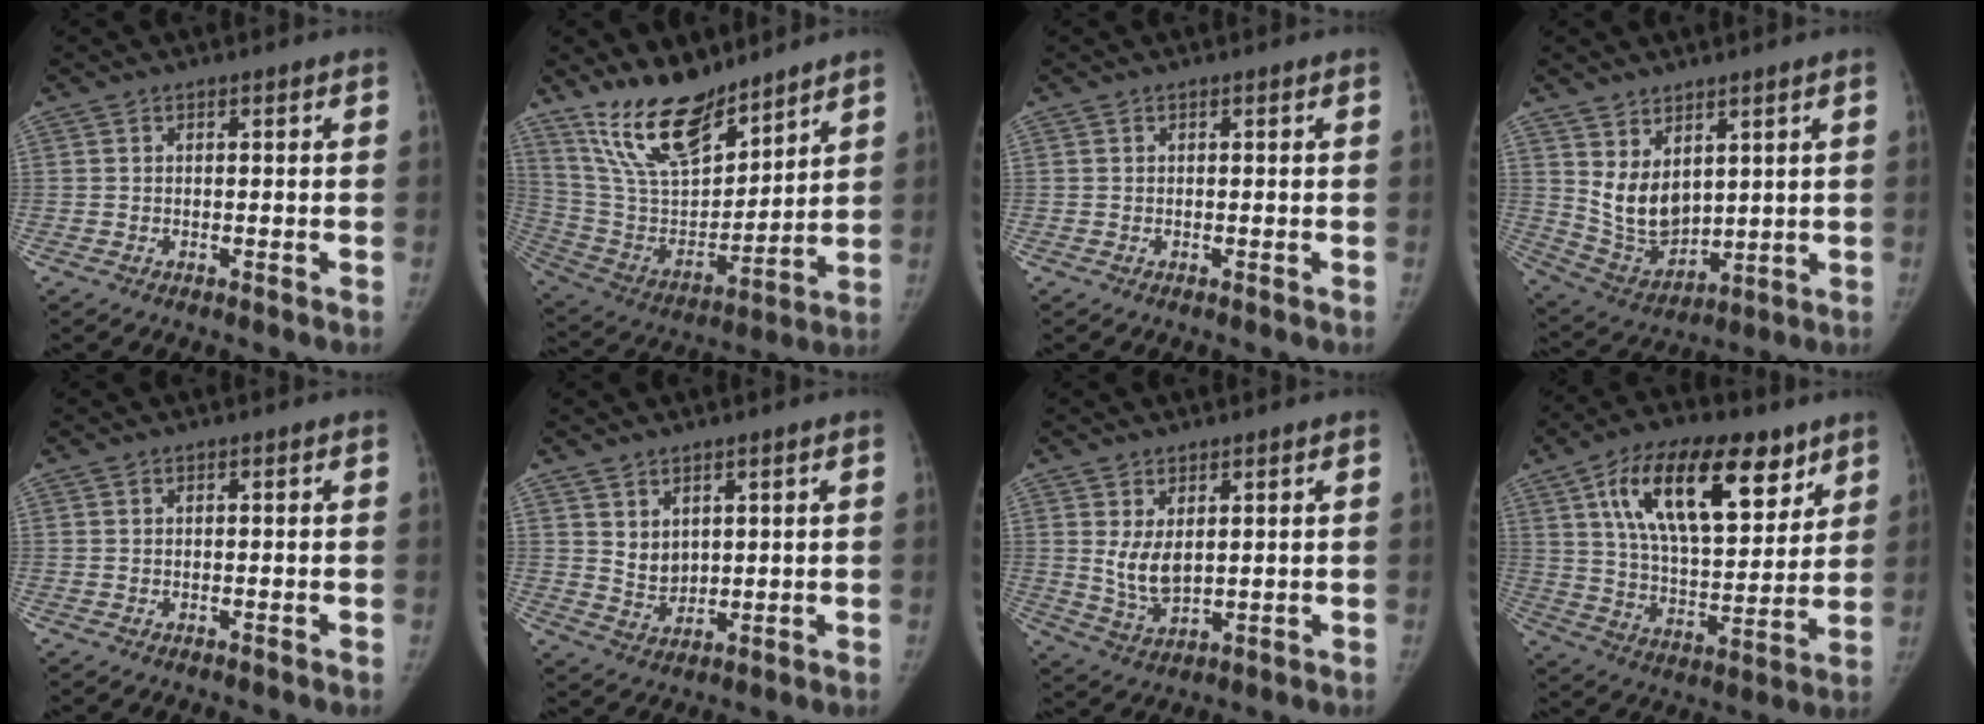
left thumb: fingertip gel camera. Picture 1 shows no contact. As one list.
[{"total": 18.3, "force": [14.2, 6.9, 9.2], "torque": [-0.125, -0.082, 0.274]}, {"total": 0.0}, {"total": 9.8, "force": [3.8, 6.1, 6.7], "torque": [-0.094, -0.035, 0.098]}, {"total": 0.0}, {"total": 4.6, "force": [2.5, 3.1, 2.2], "torque": [-0.022, -0.026, 0.059]}, {"total": 6.0, "force": [1.7, 3.4, 4.6], "torque": [-0.078, -0.019, 0.045]}, {"total": 23.3, "force": [11.4, 11.0, 17.1], "torque": [-0.246, -0.033, 0.197]}]